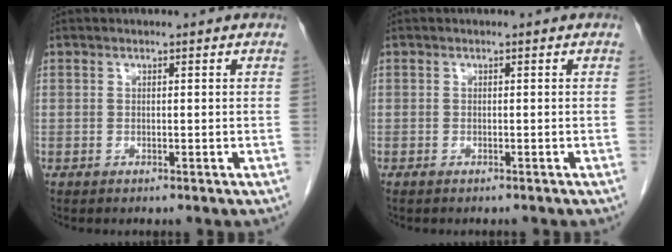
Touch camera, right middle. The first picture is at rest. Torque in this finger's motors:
{"motor_torque": [-0.39, 0.00, -0.01, -0.01]}